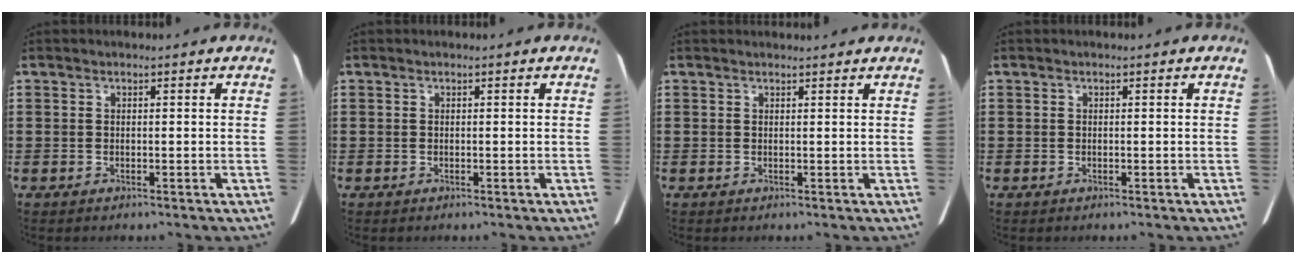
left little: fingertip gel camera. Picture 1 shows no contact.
{"total": 0.0}
{"total": 0.8, "force": [0.8, 0.1, 0.2], "torque": [0.004, -0.001, 0.012]}
{"total": 0.0}